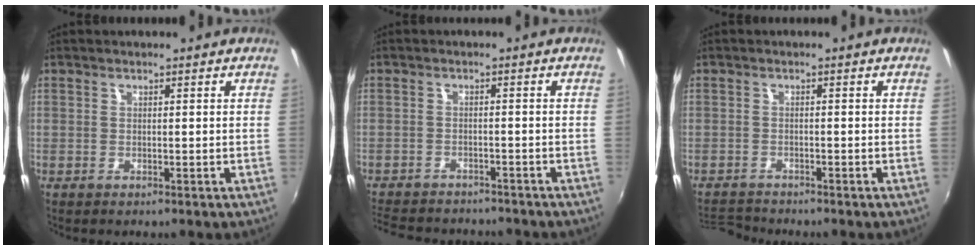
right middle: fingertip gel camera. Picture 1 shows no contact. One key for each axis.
{"total": 12.3, "fx": -10.8, "fy": 4.2, "fz": 4.3, "tx": -0.112, "ty": -0.013, "tz": -0.161}
{"total": 4.2, "fx": -4.1, "fy": 0.4, "fz": 0.5, "tx": -0.029, "ty": -0.012, "tz": -0.080}